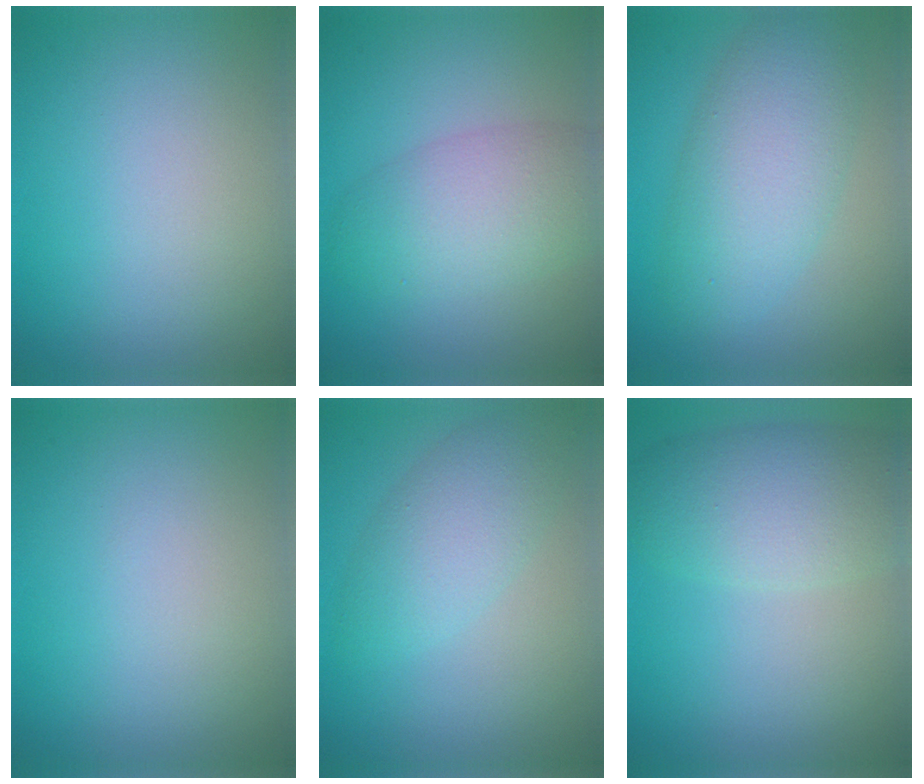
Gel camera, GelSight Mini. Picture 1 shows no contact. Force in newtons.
{"total": 5.5, "press": 5.4, "slide": 0.3}
{"total": 6.6, "press": 6.6, "slide": 0.2}
{"total": 0.0}
{"total": 3.9, "press": 3.9, "slide": 0.0}
{"total": 5.3, "press": 5.3, "slide": 0.1}